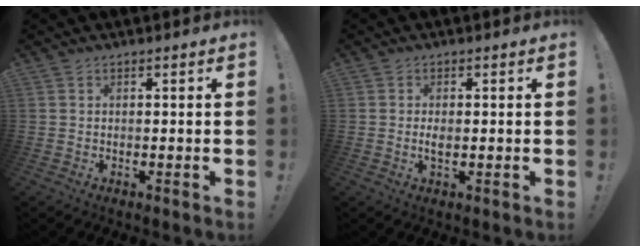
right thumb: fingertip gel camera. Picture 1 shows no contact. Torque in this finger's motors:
{"motor_torque": [0.33, 0.36, 0.25, -0.24, 0.00]}